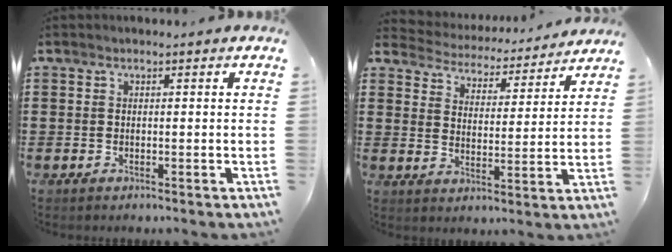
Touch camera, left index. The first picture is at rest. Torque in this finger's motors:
{"motor_torque": [1.19, -0.95, 0.11, -0.04]}